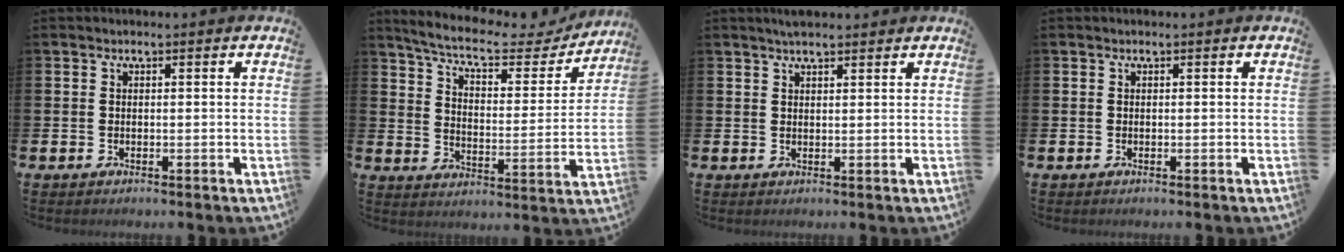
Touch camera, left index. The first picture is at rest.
{"total": 7.1, "force": [6.3, 1.5, 2.8], "torque": [-0.077, -0.042, 0.102]}
{"total": 2.4, "force": [2.2, 0.4, 0.7], "torque": [-0.015, -0.002, 0.040]}
{"total": 0.0}